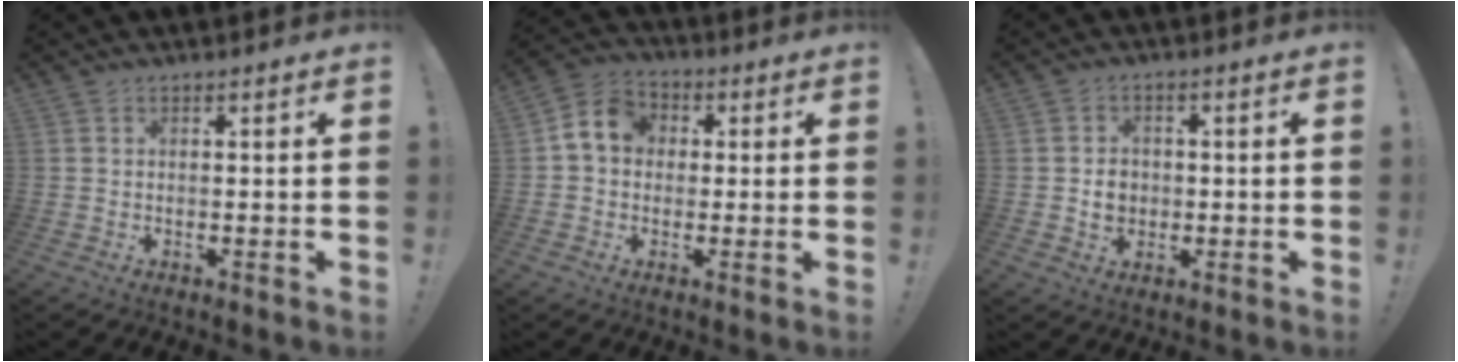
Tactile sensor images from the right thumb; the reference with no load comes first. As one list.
[{"total": 8.1, "force": [1.1, 6.9, 4.1], "torque": [-0.064, 0.018, 0.026]}, {"total": 5.5, "force": [-0.4, 4.9, 2.6], "torque": [-0.022, 0.006, -0.008]}]